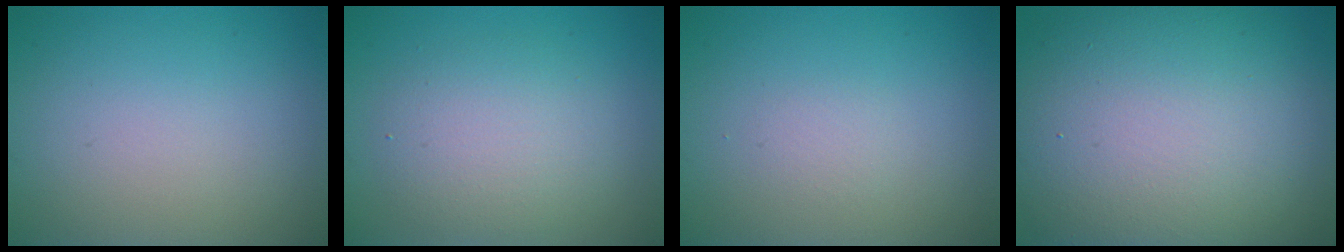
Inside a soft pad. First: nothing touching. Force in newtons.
{"total": 4.1, "press": 4.1, "slide": 0.3}
{"total": 0.7, "press": 0.7, "slide": 0.0}
{"total": 16.9, "press": 16.8, "slide": 1.0}